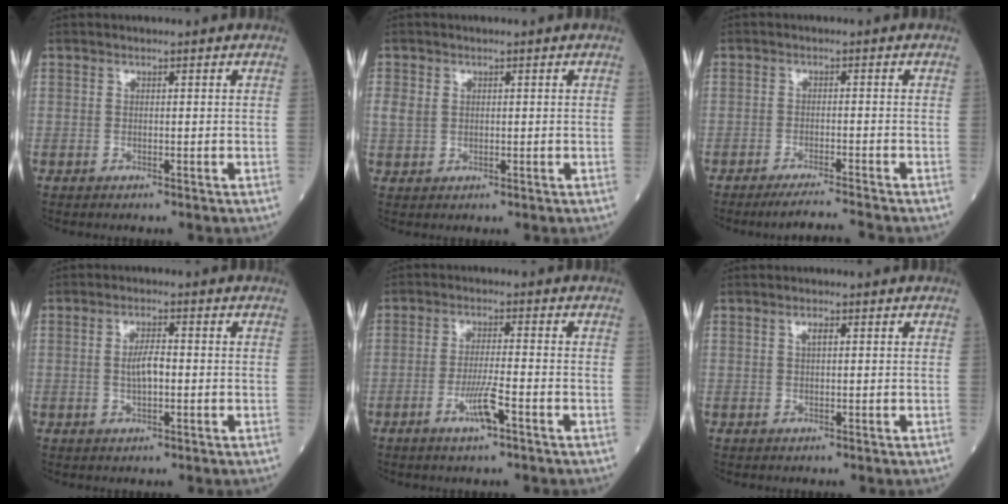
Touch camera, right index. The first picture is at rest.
{"total": 2.6, "force": [0.6, 2.1, 1.4], "torque": [-0.037, 0.008, 0.015]}
{"total": 4.2, "force": [-3.7, -1.2, 1.5], "torque": [-0.020, -0.015, -0.066]}
{"total": 3.6, "force": [-0.2, 1.1, 3.4], "torque": [-0.066, 0.003, -0.004]}
{"total": 5.0, "force": [-2.4, 0.2, 4.3], "torque": [-0.083, -0.006, -0.047]}
{"total": 1.2, "force": [0.4, 0.3, 1.1], "torque": [-0.020, 0.002, 0.006]}